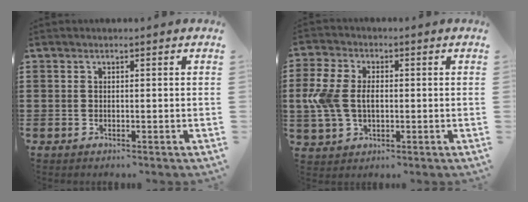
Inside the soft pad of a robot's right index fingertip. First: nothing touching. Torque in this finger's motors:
{"motor_torque": [0.60, 0.13, 0.33, 0.21]}